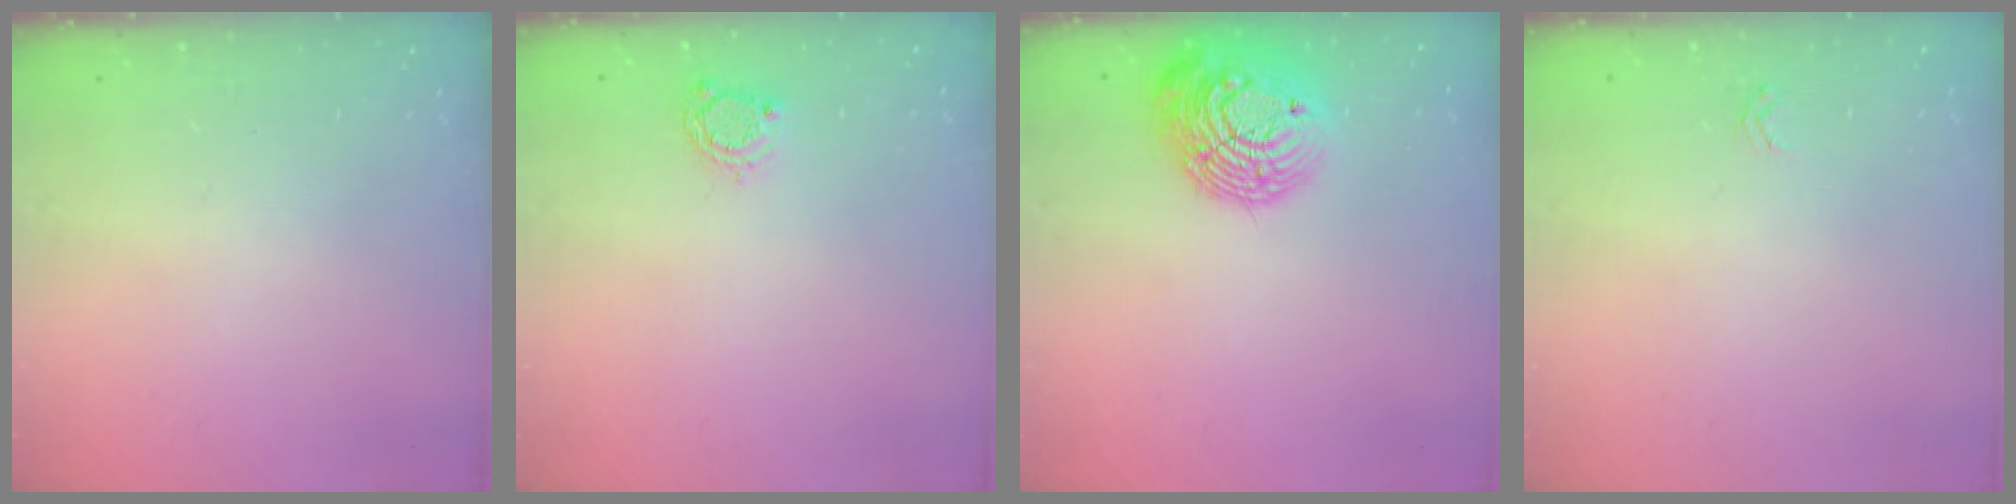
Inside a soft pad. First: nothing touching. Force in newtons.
{"total": 4.0, "press": 4.0, "slide": 0.2}
{"total": 17.0, "press": 16.9, "slide": 1.4}
{"total": 1.9, "press": 1.9, "slide": 0.2}